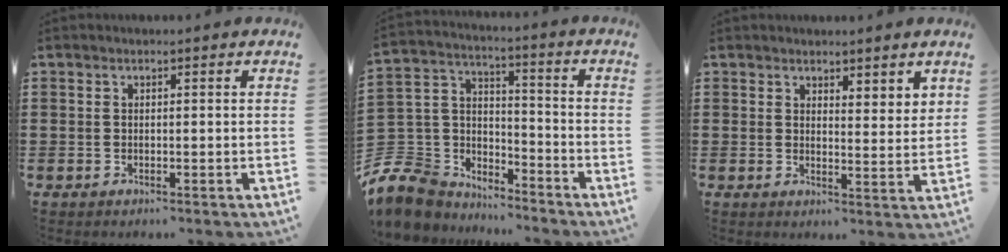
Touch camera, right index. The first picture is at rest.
{"total": 8.3, "force": [-6.3, 5.2, 1.4], "torque": [-0.085, -0.005, -0.129]}
{"total": 2.6, "force": [2.5, 0.6, 0.0], "torque": [-0.009, -0.001, 0.048]}